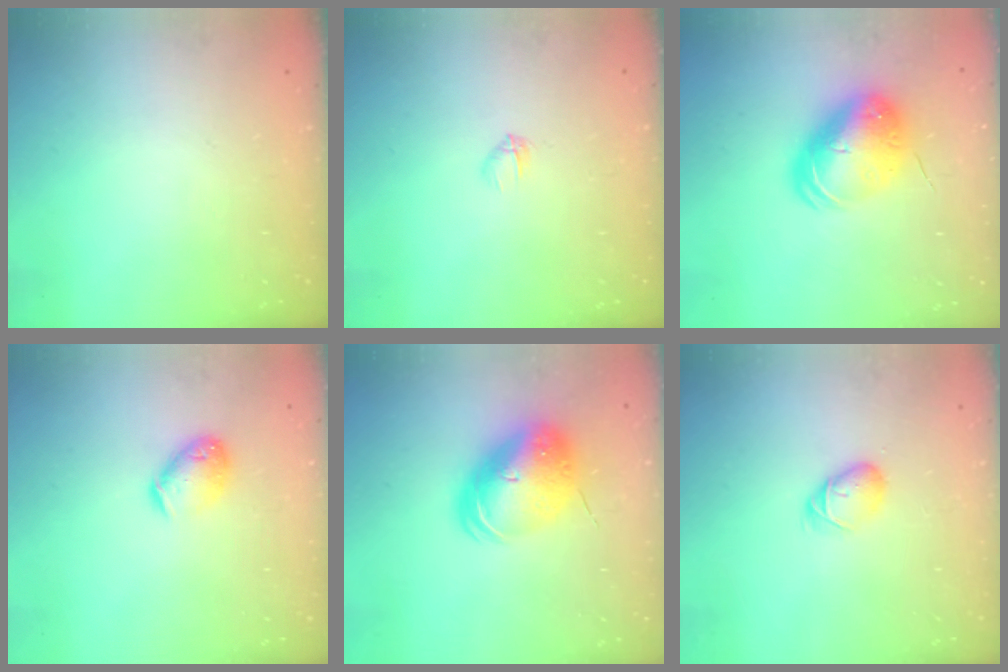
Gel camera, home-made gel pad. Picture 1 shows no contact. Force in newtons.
{"total": 2.7, "press": 2.5, "slide": 0.8}
{"total": 11.1, "press": 10.9, "slide": 2.1}
{"total": 9.6, "press": 9.5, "slide": 1.4}
{"total": 14.0, "press": 13.8, "slide": 2.6}
{"total": 5.6, "press": 5.6, "slide": 0.9}